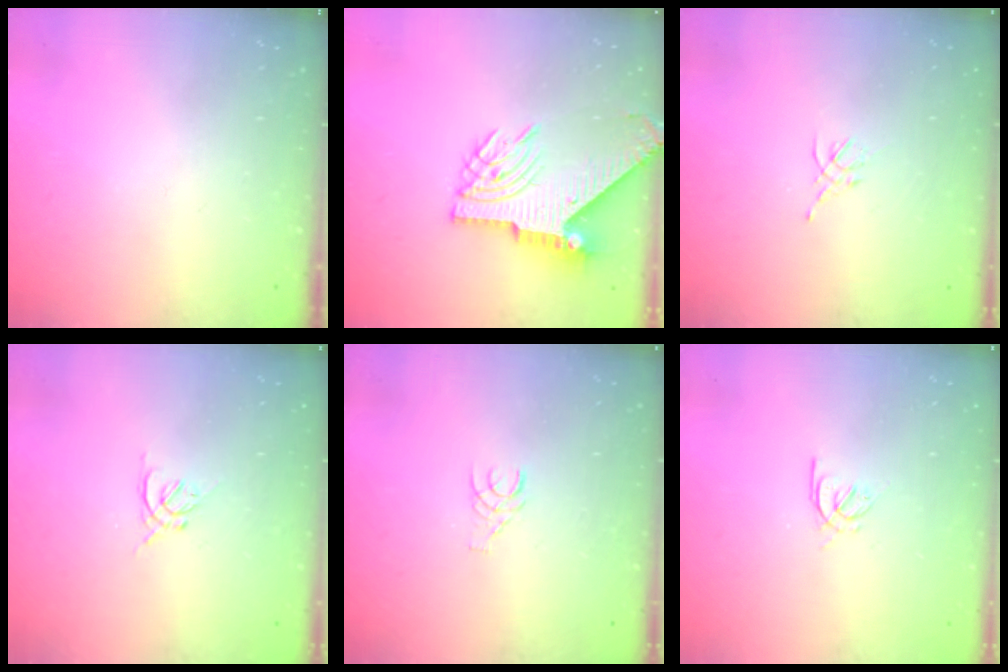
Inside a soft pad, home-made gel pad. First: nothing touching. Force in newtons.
{"total": 9.8, "press": 9.7, "slide": 1.3}
{"total": 1.5, "press": 1.4, "slide": 0.6}
{"total": 1.3, "press": 1.2, "slide": 0.5}
{"total": 3.9, "press": 3.9, "slide": 0.4}
{"total": 2.6, "press": 2.5, "slide": 0.7}